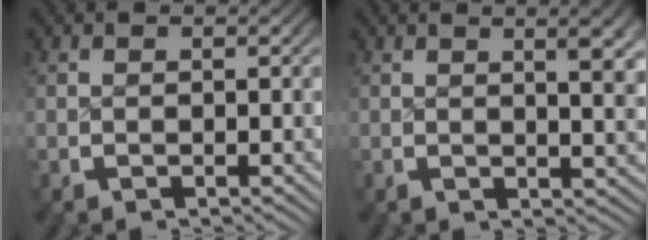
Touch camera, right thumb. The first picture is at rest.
{"total": 3.8, "force": [1.2, 1.0, 3.5], "torque": [-0.038, -0.004, 0.021]}